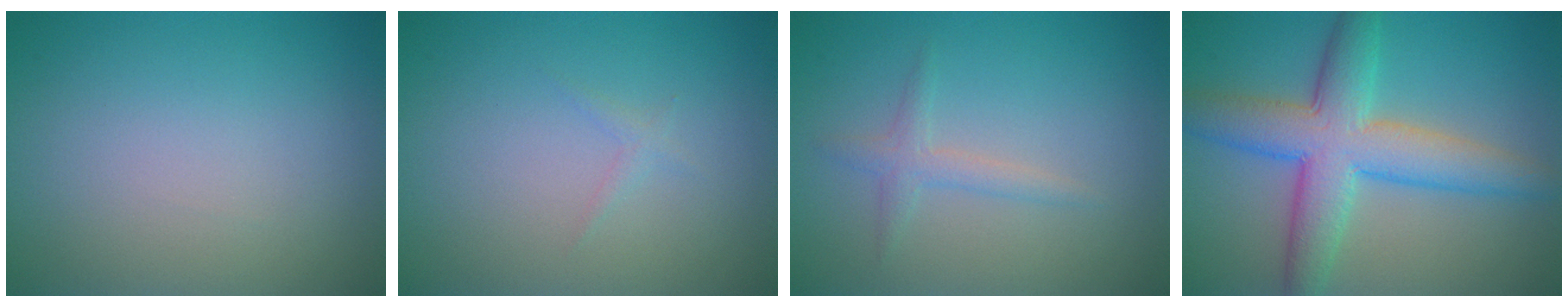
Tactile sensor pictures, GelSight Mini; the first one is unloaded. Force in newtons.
{"total": 0.6, "press": 0.6, "slide": 0.0}
{"total": 1.6, "press": 1.6, "slide": 0.0}
{"total": 7.5, "press": 7.5, "slide": 0.1}